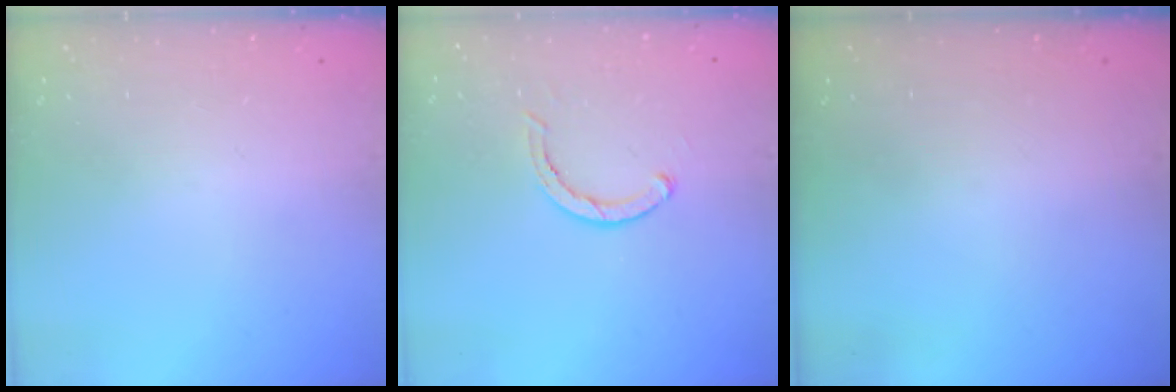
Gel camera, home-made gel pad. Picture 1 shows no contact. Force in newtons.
{"total": 2.8, "press": 2.8, "slide": 0.2}
{"total": 0.0}